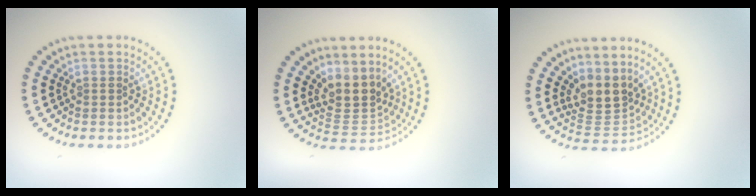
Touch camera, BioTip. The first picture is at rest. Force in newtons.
{"total": 3.6, "press": 2.7, "slide": 2.4}
{"total": 3.6, "press": 2.6, "slide": 2.6}